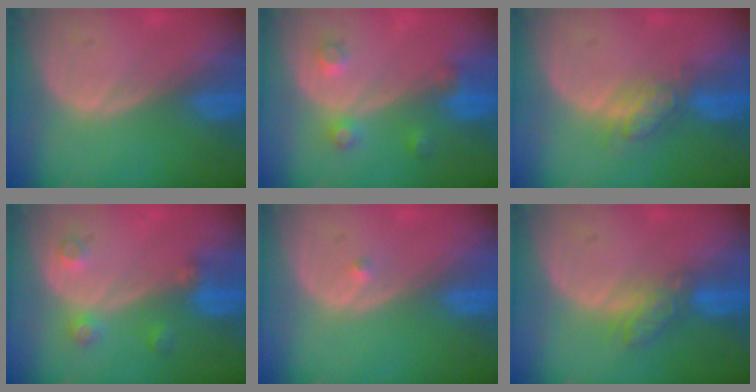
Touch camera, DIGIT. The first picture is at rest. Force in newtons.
{"total": 3.6, "press": 3.4, "slide": 1.1}
{"total": 4.6, "press": 4.1, "slide": 2.1}
{"total": 3.5, "press": 3.3, "slide": 1.3}
{"total": 0.5, "press": 0.4, "slide": 0.3}
{"total": 4.4, "press": 4.0, "slide": 1.8}